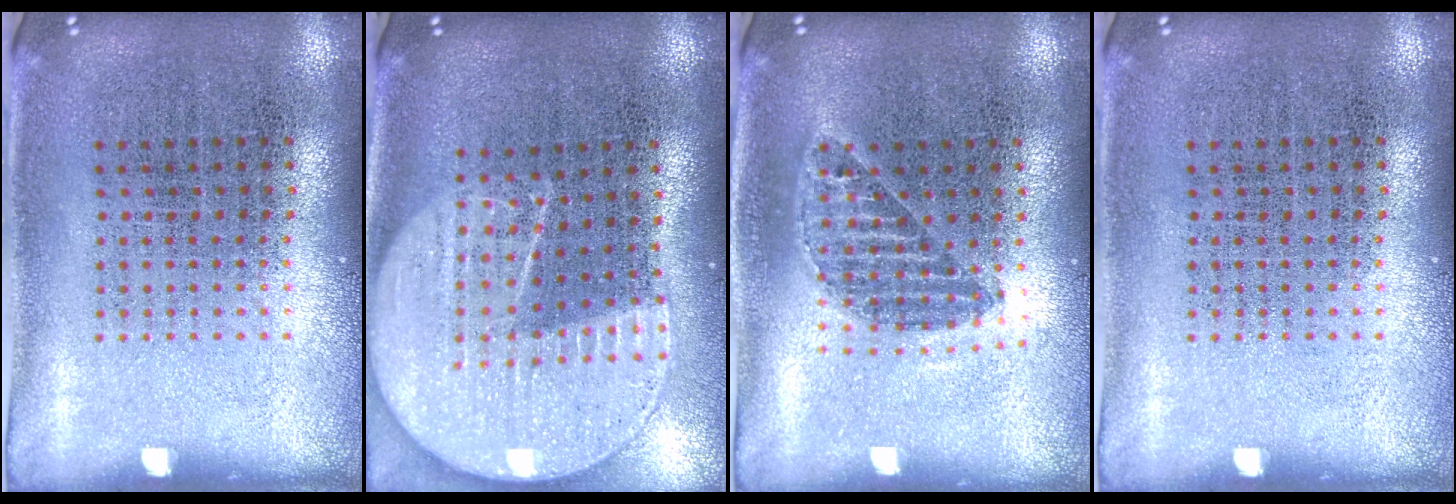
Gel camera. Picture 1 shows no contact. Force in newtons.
{"total": 2.2, "press": 1.9, "slide": 1.1}
{"total": 1.2, "press": 1.0, "slide": 0.5}
{"total": 0.0}